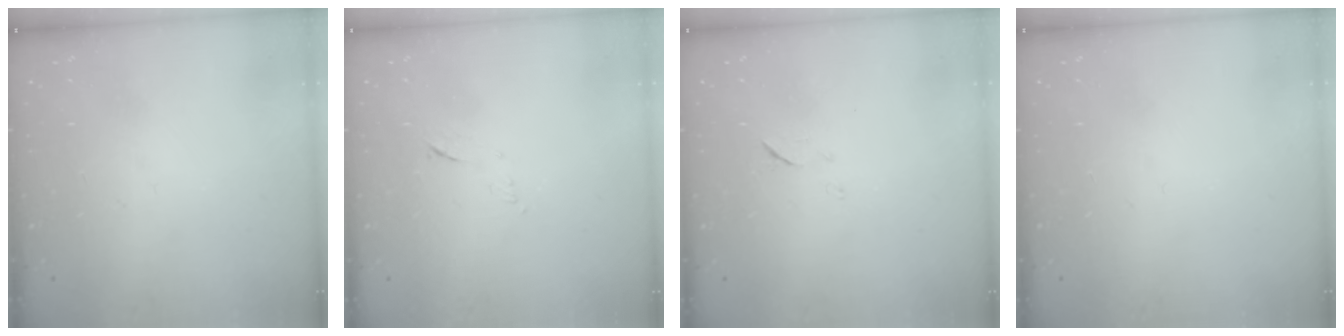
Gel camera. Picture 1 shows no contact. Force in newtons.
{"total": 6.2, "press": 6.2, "slide": 0.9}
{"total": 5.4, "press": 5.2, "slide": 1.2}
{"total": 0.0}